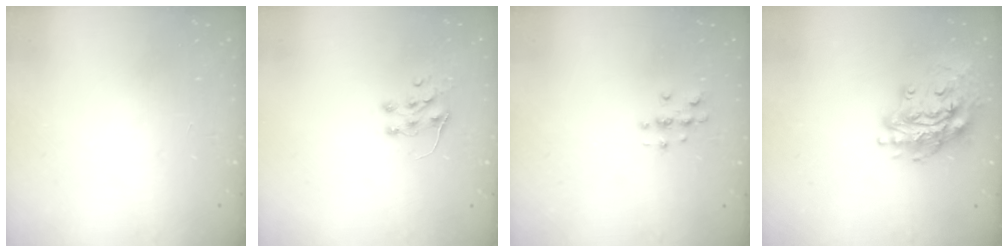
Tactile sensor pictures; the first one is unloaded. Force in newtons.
{"total": 6.0, "press": 5.9, "slide": 0.7}
{"total": 3.0, "press": 3.0, "slide": 0.3}
{"total": 16.9, "press": 16.8, "slide": 1.5}